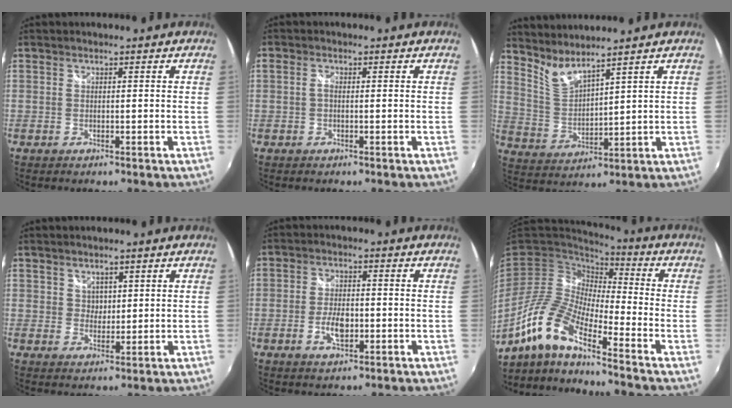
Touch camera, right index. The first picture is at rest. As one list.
[{"total": 1.1, "force": [-0.1, 0.6, 0.9], "torque": [-0.019, 0.004, -0.005]}, {"total": 6.0, "force": [5.5, 0.2, 2.5], "torque": [-0.052, -0.015, 0.116]}, {"total": 2.6, "force": [1.5, 2.0, 0.6], "torque": [-0.001, 0.003, 0.028]}, {"total": 5.1, "force": [-1.5, 2.5, 4.2], "torque": [-0.089, -0.001, -0.026]}, {"total": 13.1, "force": [-8.6, 2.9, 9.5], "torque": [-0.183, -0.002, -0.184]}]